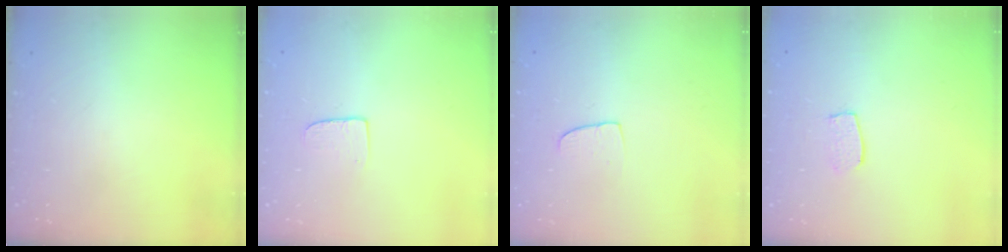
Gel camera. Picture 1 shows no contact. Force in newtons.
{"total": 6.3, "press": 6.3, "slide": 0.6}
{"total": 6.4, "press": 6.4, "slide": 0.5}
{"total": 5.9, "press": 5.9, "slide": 0.3}